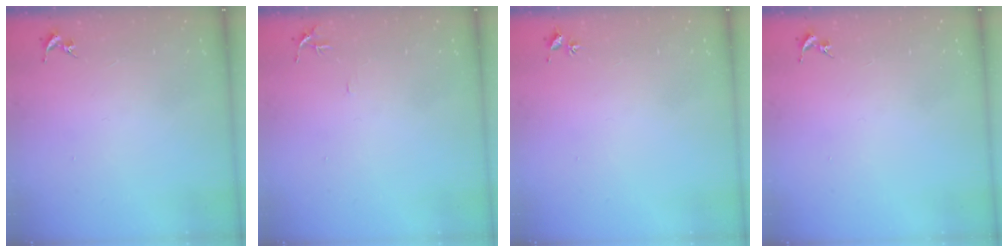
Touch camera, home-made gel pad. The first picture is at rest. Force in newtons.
{"total": 4.7, "press": 4.7, "slide": 0.5}
{"total": 2.0, "press": 2.0, "slide": 0.3}
{"total": 0.0}